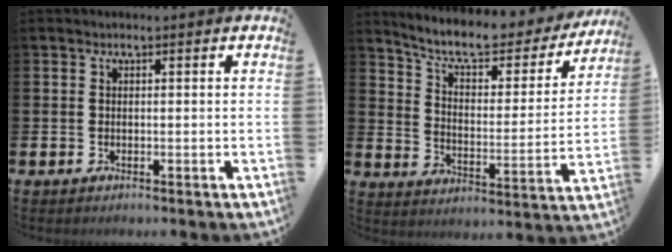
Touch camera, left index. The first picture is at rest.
{"total": 8.4, "force": [7.4, 2.2, 3.3], "torque": [-0.087, -0.053, 0.122]}